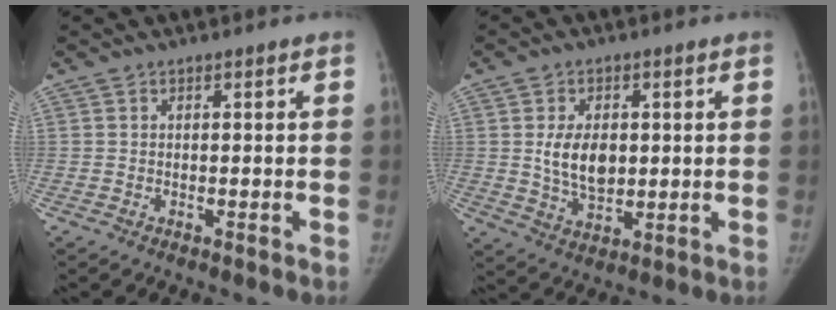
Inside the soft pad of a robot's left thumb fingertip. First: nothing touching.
{"total": 8.5, "force": [1.0, 5.5, 6.4], "torque": [-0.092, -0.012, 0.027]}